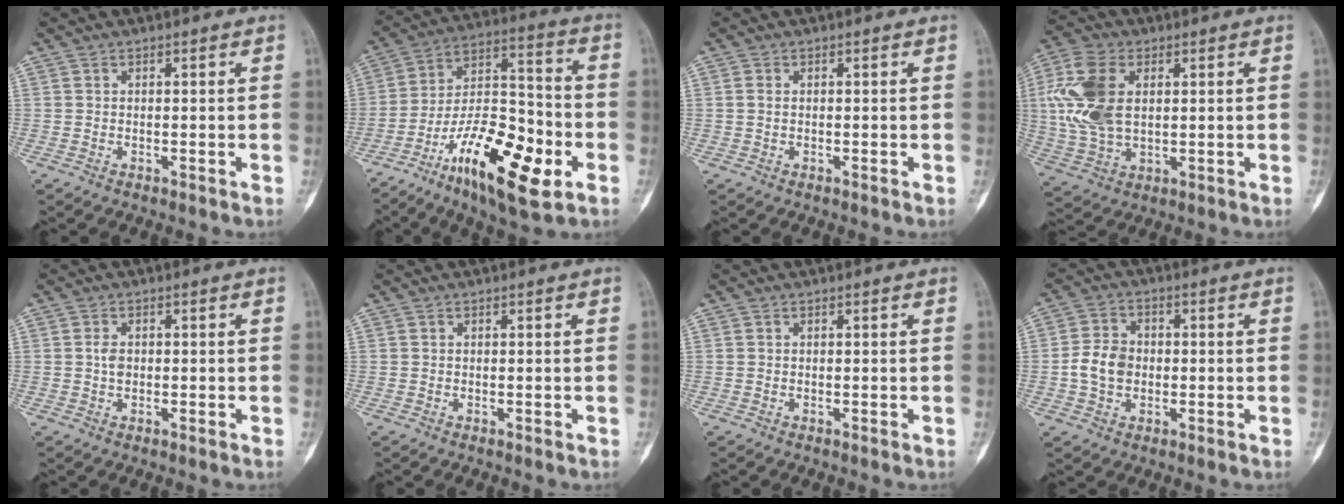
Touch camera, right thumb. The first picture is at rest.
{"total": 21.8, "force": [-9.4, 8.0, 18.0], "torque": [-0.290, 0.056, -0.155]}
{"total": 0.9, "force": [0.0, 0.6, 0.7], "torque": [-0.012, 0.001, -0.001]}
{"total": 14.0, "force": [2.5, 8.6, 10.7], "torque": [-0.229, 0.003, 0.050]}
{"total": 1.9, "force": [0.0, 1.3, 1.4], "torque": [-0.020, 0.003, -0.002]}
{"total": 0.0}
{"total": 0.0}
{"total": 6.7, "force": [-0.7, 5.2, 4.1], "torque": [-0.066, 0.015, -0.018]}